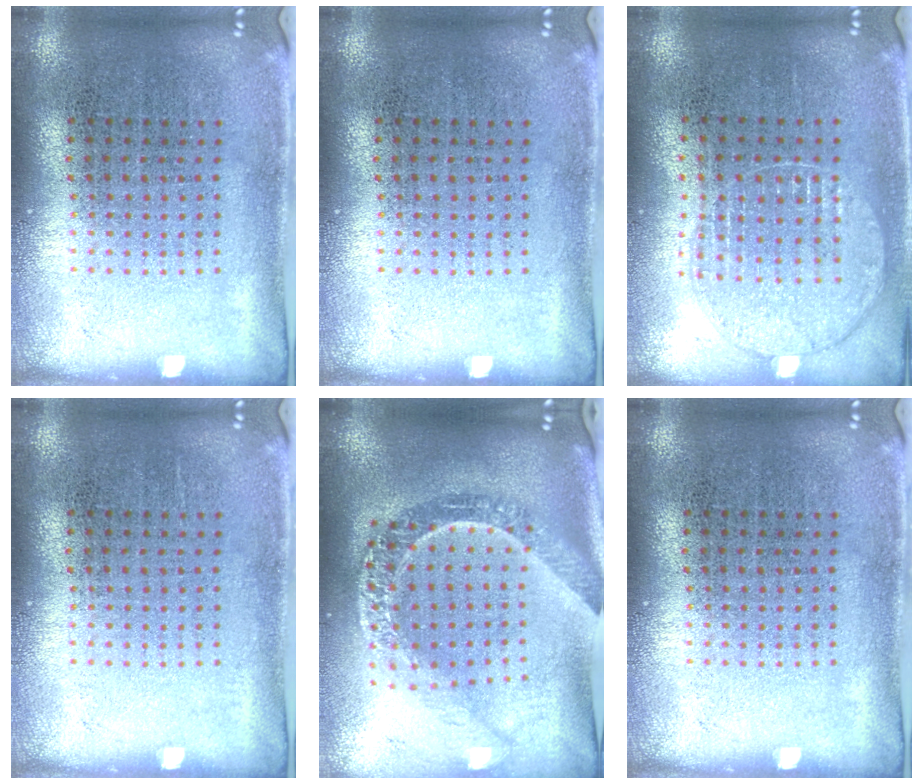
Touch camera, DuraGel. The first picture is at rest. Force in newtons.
{"total": 0.0}
{"total": 1.0, "press": 1.0, "slide": 0.1}
{"total": 0.0}
{"total": 2.9, "press": 2.3, "slide": 1.8}
{"total": 0.0}